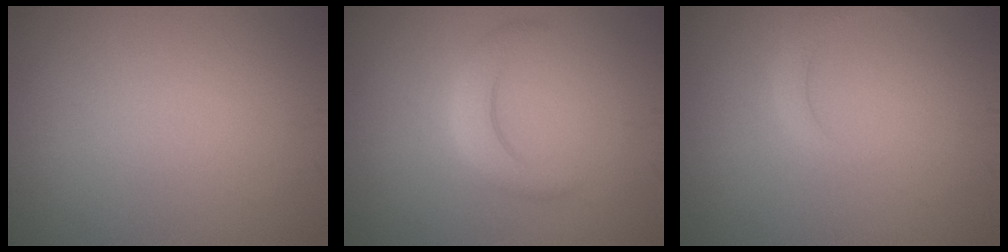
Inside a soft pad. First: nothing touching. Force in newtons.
{"total": 2.9, "press": 2.9, "slide": 0.1}
{"total": 1.5, "press": 1.5, "slide": 0.1}